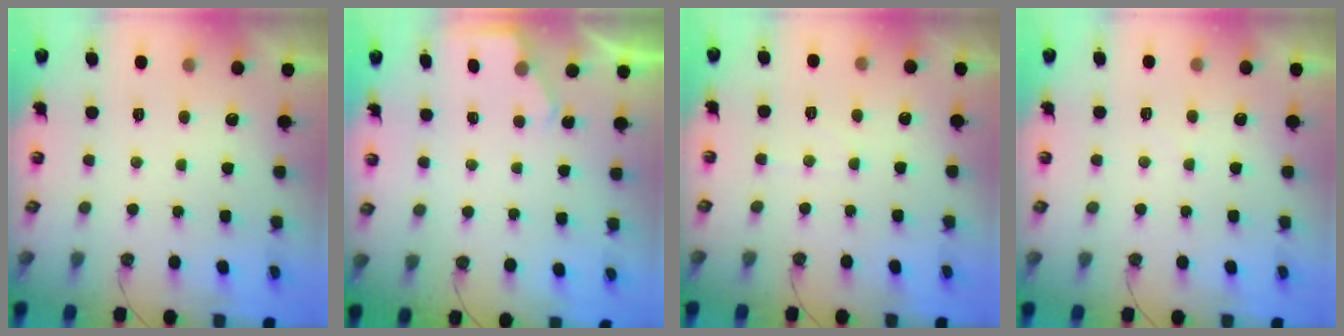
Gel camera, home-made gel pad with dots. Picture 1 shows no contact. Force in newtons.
{"total": 1.8, "press": 1.7, "slide": 0.3}
{"total": 3.9, "press": 3.9, "slide": 0.6}
{"total": 5.9, "press": 5.9, "slide": 0.6}